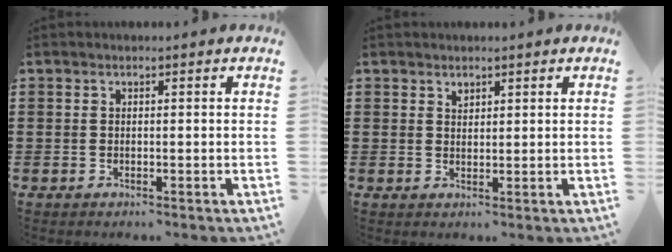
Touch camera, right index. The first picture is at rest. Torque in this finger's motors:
{"motor_torque": [0.02, -0.02, 0.00, 0.00]}